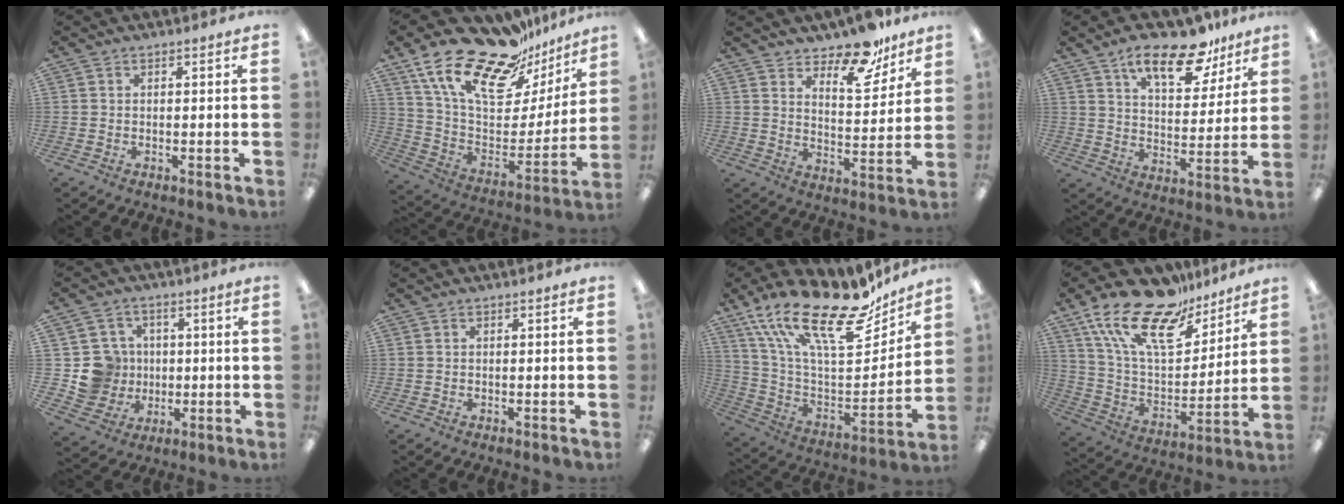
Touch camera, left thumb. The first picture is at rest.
{"total": 24.6, "force": [18.4, 10.2, 12.6], "torque": [-0.214, -0.125, 0.321]}
{"total": 12.2, "force": [10.2, 4.7, 4.6], "torque": [-0.054, -0.077, 0.183]}
{"total": 15.9, "force": [11.4, 6.2, 9.2], "torque": [-0.137, -0.061, 0.192]}
{"total": 10.1, "force": [0.3, 9.9, 2.0], "torque": [-0.056, 0.009, 0.020]}
{"total": 0.0}
{"total": 25.8, "force": [16.8, 10.3, 16.6], "torque": [-0.286, -0.111, 0.288]}
{"total": 21.8, "force": [15.2, 9.3, 12.4], "torque": [-0.250, -0.092, 0.270]}